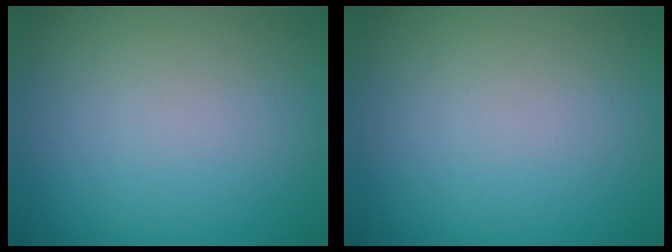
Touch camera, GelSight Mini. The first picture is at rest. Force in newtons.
{"total": 0.0}